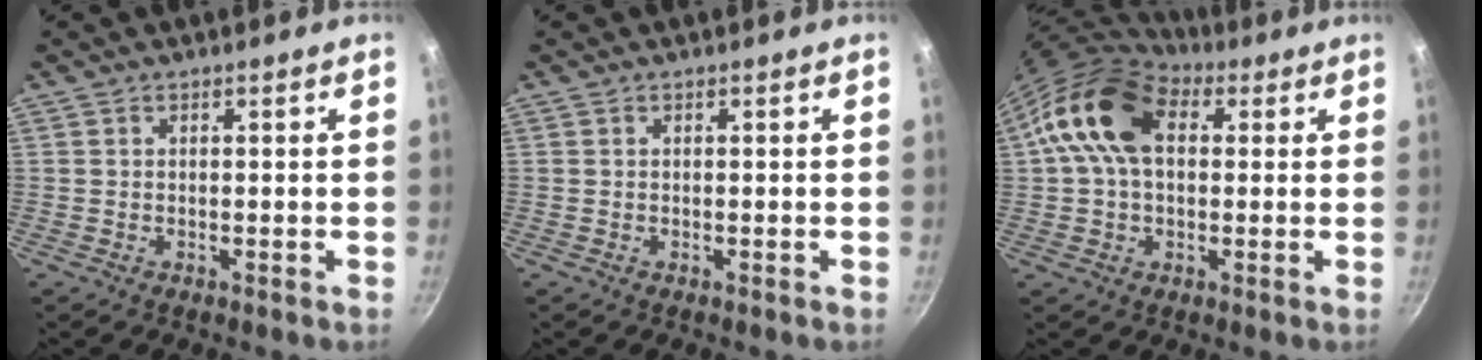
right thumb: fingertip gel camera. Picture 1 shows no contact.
{"total": 0.0}
{"total": 14.2, "force": [3.0, 9.7, 9.9], "torque": [-0.162, 0.019, 0.035]}